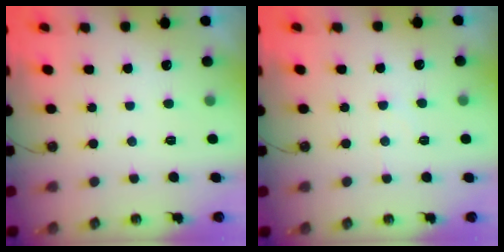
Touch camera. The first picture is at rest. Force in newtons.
{"total": 2.7, "press": 2.7, "slide": 0.3}